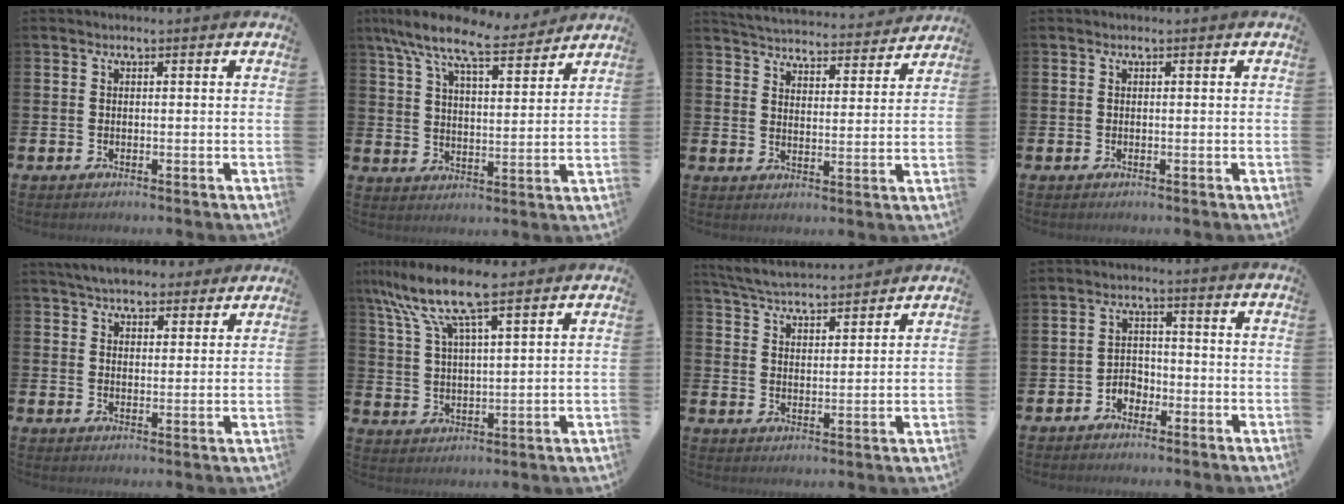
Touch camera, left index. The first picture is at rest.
{"total": 10.1, "force": [8.7, 2.4, 4.4], "torque": [-0.102, -0.050, 0.150]}
{"total": 4.8, "force": [4.8, 0.5, 0.1], "torque": [-0.014, -0.045, 0.080]}
{"total": 0.0}
{"total": 5.9, "force": [5.6, 1.6, 1.0], "torque": [-0.023, -0.024, 0.100]}
{"total": 10.1, "force": [8.1, 1.6, 5.8], "torque": [-0.136, -0.023, 0.144]}
{"total": 5.4, "force": [5.4, 0.5, 0.8], "torque": [-0.034, -0.032, 0.095]}
{"total": 2.7, "force": [-2.1, 1.6, 0.4], "torque": [-0.014, 0.005, -0.047]}